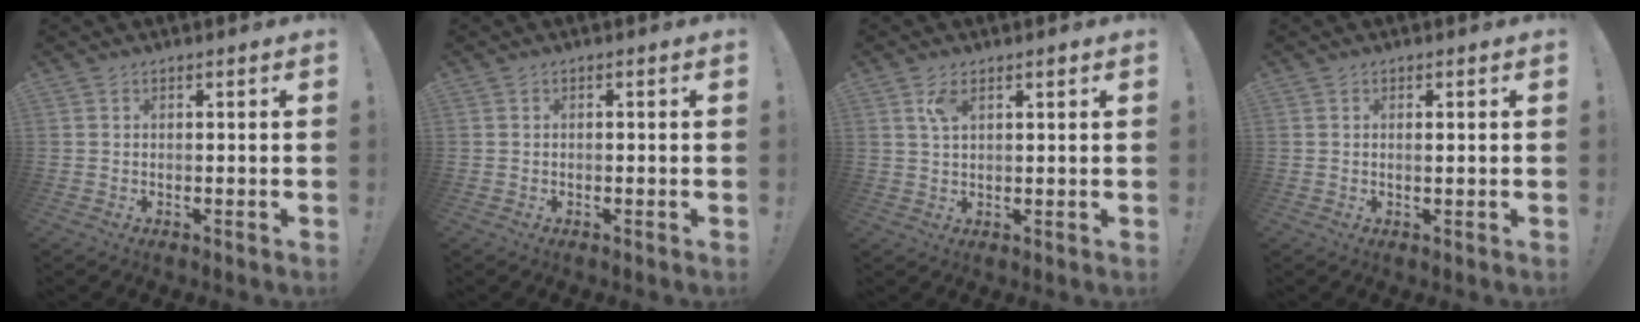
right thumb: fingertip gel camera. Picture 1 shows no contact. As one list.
[{"total": 0.6, "force": [-0.6, 0.1, 0.2], "torque": [-0.008, 0.002, -0.010]}, {"total": 3.8, "force": [1.8, 1.5, 3.0], "torque": [-0.047, -0.004, 0.028]}, {"total": 1.0, "force": [0.2, 0.0, 1.0], "torque": [-0.008, -0.005, 0.001]}]